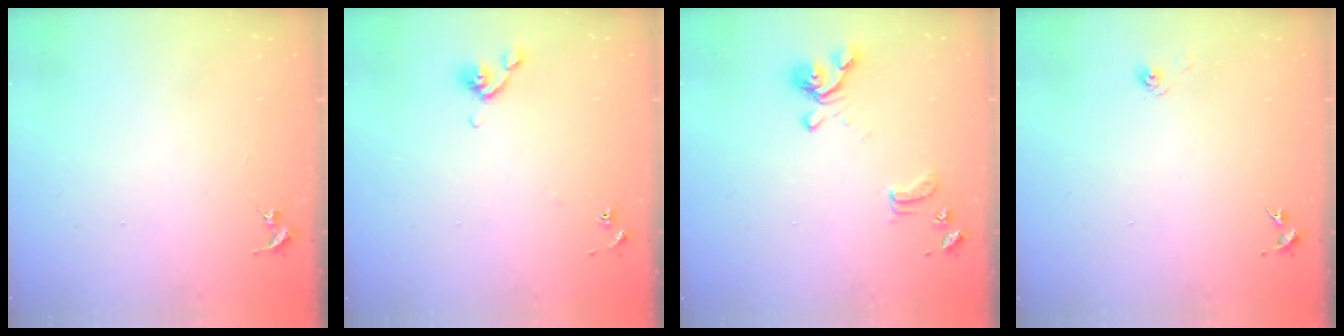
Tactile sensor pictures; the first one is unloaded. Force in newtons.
{"total": 5.8, "press": 5.6, "slide": 1.7}
{"total": 12.6, "press": 12.5, "slide": 1.4}
{"total": 3.2, "press": 2.7, "slide": 1.7}